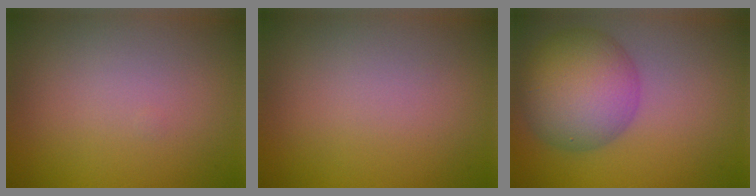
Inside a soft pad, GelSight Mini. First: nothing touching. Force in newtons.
{"total": 0.0}
{"total": 8.1, "press": 8.1, "slide": 0.3}